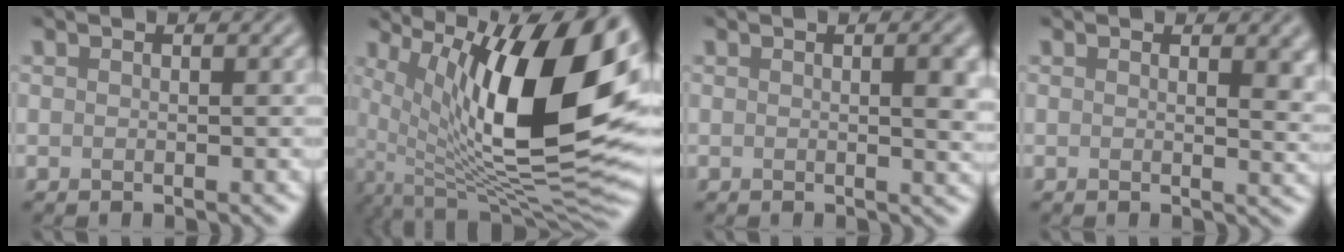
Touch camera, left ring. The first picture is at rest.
{"total": 15.7, "force": [4.2, 5.5, 14.1], "torque": [-0.217, -0.007, 0.068]}
{"total": 3.0, "force": [0.4, 0.8, 2.9], "torque": [-0.032, 0.001, 0.004]}
{"total": 3.0, "force": [1.1, 1.2, 2.5], "torque": [-0.024, -0.003, 0.017]}